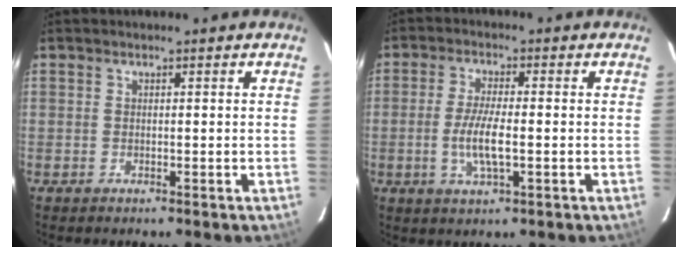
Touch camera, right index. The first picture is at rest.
{"total": 6.6, "force": [-1.4, 1.4, 6.3], "torque": [-0.127, -0.005, -0.028]}